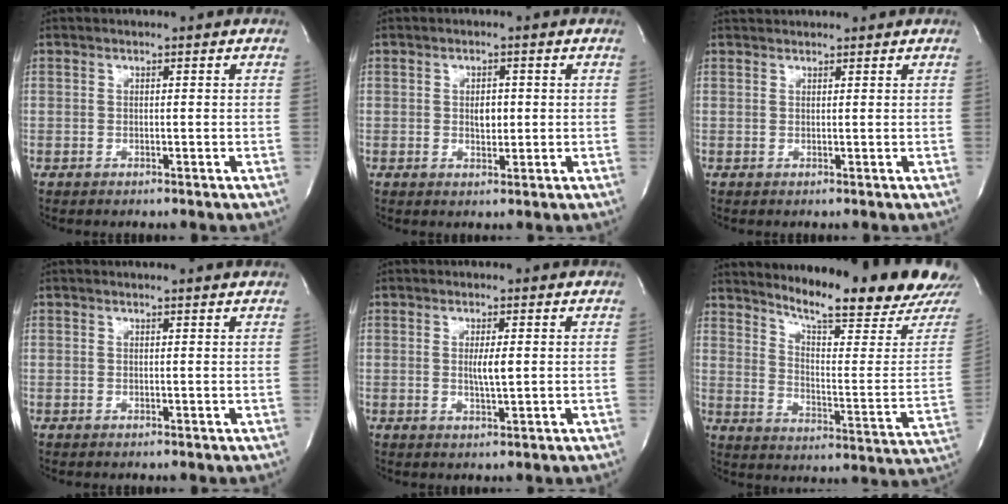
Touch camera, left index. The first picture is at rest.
{"total": 2.3, "force": [0.2, 1.3, 1.9], "torque": [-0.031, 0.000, 0.005]}
{"total": 2.3, "force": [2.3, 0.3, 0.3], "torque": [-0.007, 0.027, 0.042]}
{"total": 1.4, "force": [1.3, -0.4, 0.3], "torque": [-0.017, -0.004, 0.018]}
{"total": 2.7, "force": [0.3, 0.2, 2.7], "torque": [-0.051, -0.004, 0.006]}
{"total": 19.5, "force": [17.9, -0.8, 7.7], "torque": [-0.129, -0.104, 0.236]}